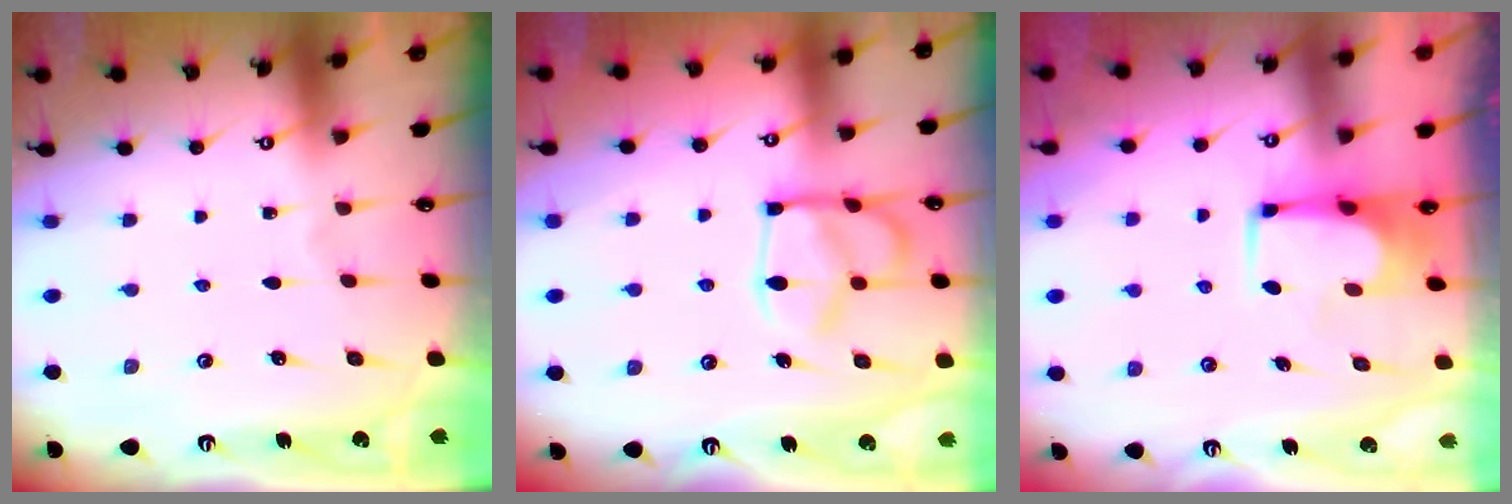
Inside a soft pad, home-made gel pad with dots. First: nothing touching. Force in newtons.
{"total": 13.9, "press": 13.8, "slide": 1.5}
{"total": 1.6, "press": 1.5, "slide": 0.3}